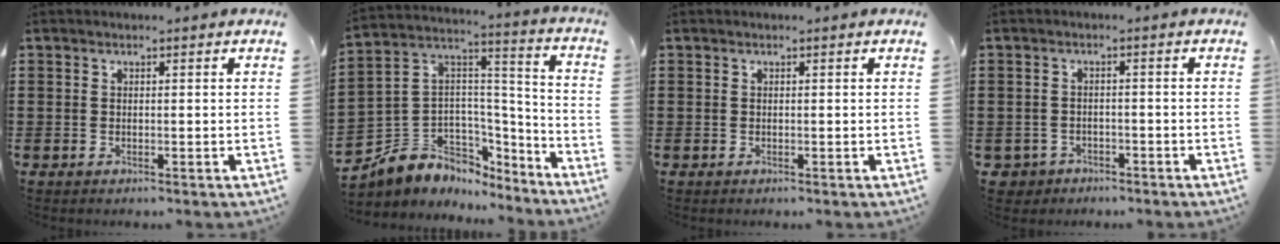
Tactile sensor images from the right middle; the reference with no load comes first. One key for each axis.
{"total": 5.9, "fx": -3.8, "fy": 4.4, "fz": -0.6, "tx": -0.034, "ty": -0.024, "tz": -0.081}
{"total": 0.0}
{"total": 2.4, "fx": -2.1, "fy": 1.1, "fz": -0.3, "tx": -0.005, "ty": -0.002, "tz": -0.048}